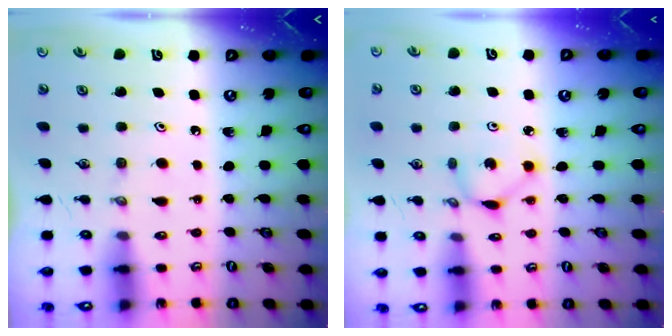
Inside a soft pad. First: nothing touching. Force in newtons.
{"total": 2.0, "press": 2.0, "slide": 0.1}